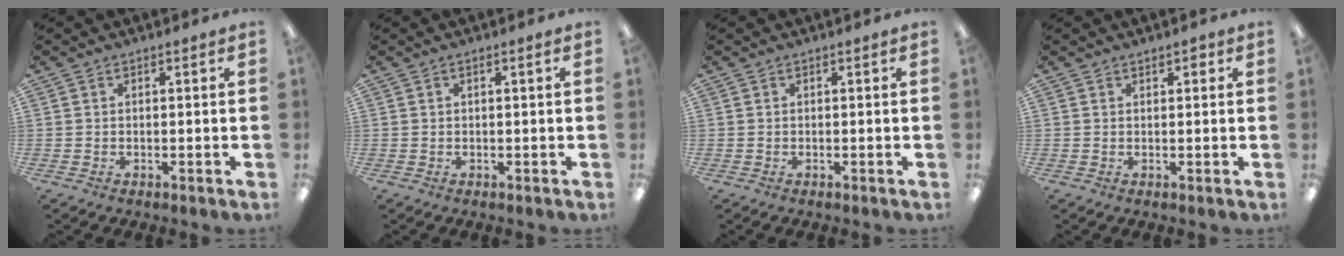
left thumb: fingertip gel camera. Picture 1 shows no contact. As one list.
[{"total": 1.2, "force": [0.2, 0.1, 1.2], "torque": [-0.021, 0.000, 0.004]}, {"total": 0.0}, {"total": 1.2, "force": [0.9, 0.5, 0.7], "torque": [-0.006, -0.002, 0.014]}]